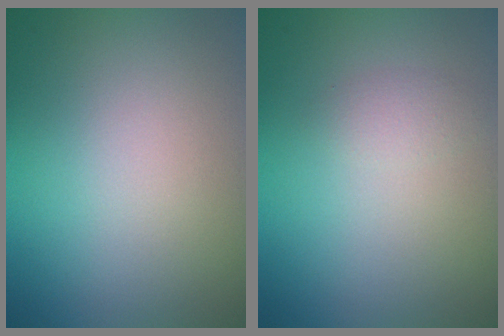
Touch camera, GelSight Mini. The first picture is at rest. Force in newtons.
{"total": 0.9, "press": 0.9, "slide": 0.0}